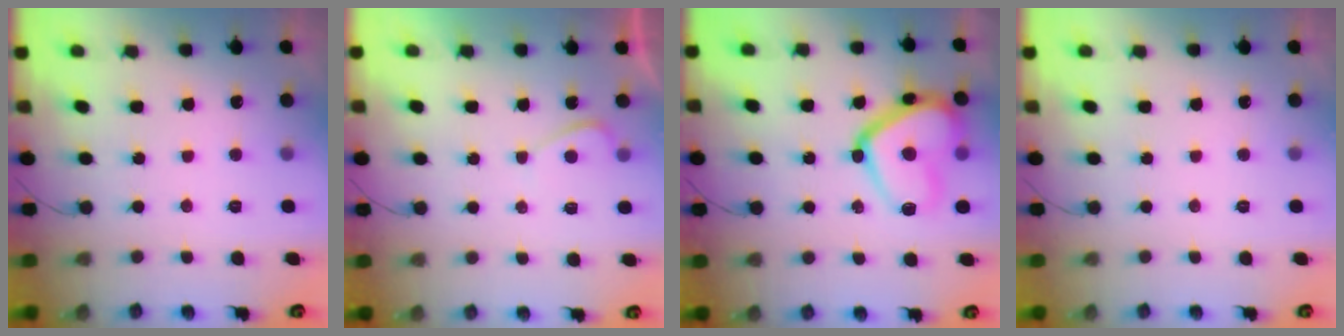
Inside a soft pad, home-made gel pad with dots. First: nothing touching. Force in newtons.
{"total": 0.6, "press": 0.3, "slide": 0.5}
{"total": 19.2, "press": 19.1, "slide": 1.5}
{"total": 0.0}